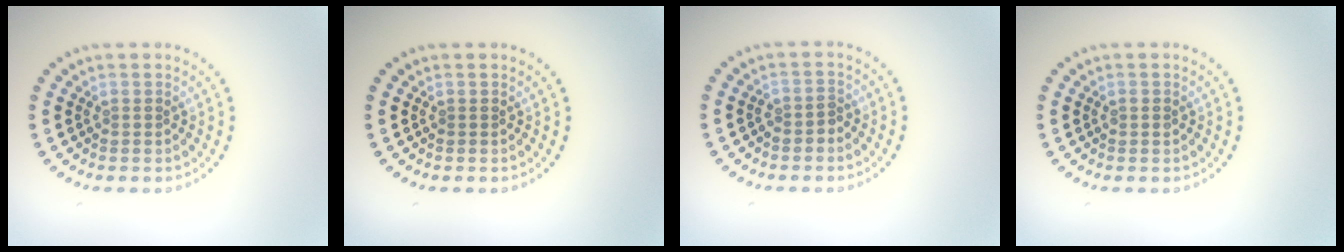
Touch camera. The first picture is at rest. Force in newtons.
{"total": 0.0}
{"total": 1.1, "press": 0.9, "slide": 0.5}
{"total": 0.7, "press": 0.7, "slide": 0.1}